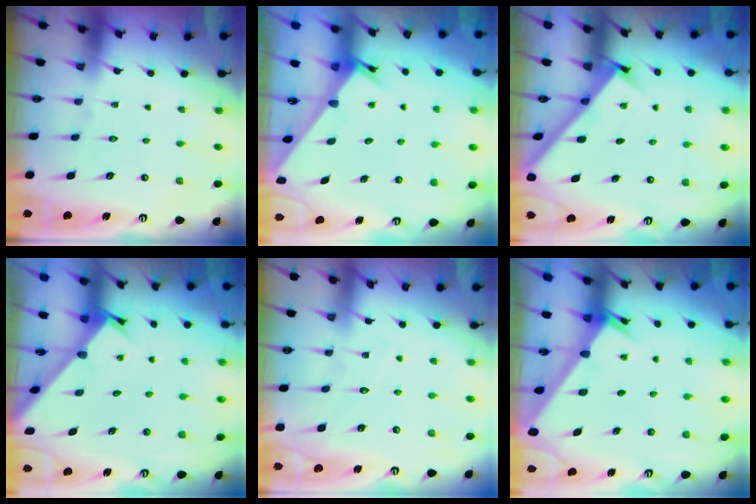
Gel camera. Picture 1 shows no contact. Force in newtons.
{"total": 2.4, "press": 2.4, "slide": 0.1}
{"total": 2.9, "press": 2.9, "slide": 0.1}
{"total": 2.3, "press": 2.3, "slide": 0.1}
{"total": 5.2, "press": 5.2, "slide": 0.4}
{"total": 2.5, "press": 2.5, "slide": 0.1}